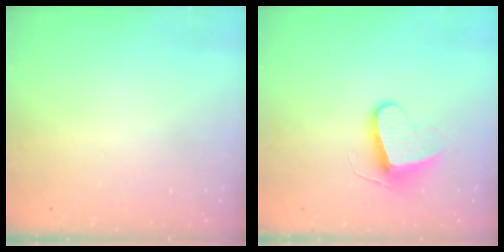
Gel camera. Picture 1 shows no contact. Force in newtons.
{"total": 9.4, "press": 9.4, "slide": 0.9}